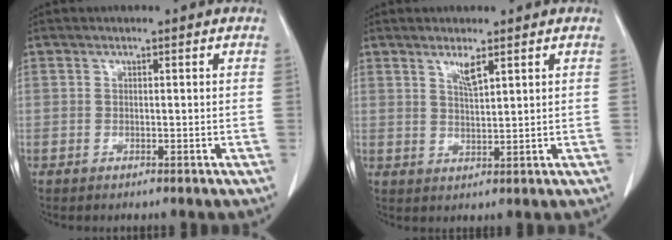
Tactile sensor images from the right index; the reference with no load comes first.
{"total": 2.7, "force": [1.8, 0.1, 2.1], "torque": [-0.043, -0.005, 0.036]}